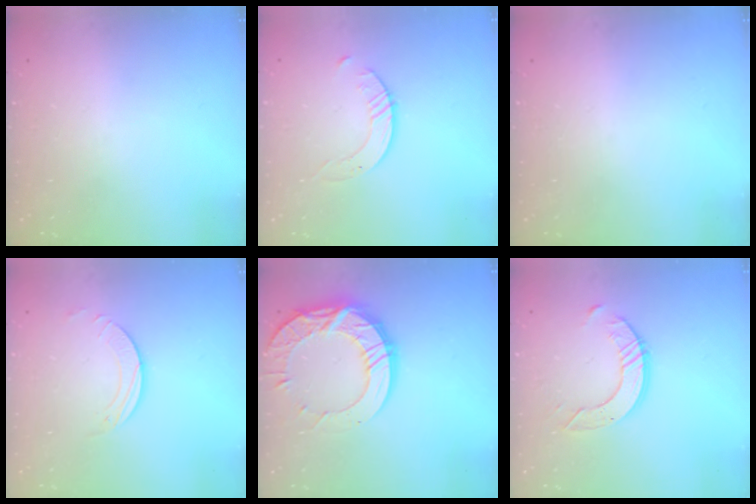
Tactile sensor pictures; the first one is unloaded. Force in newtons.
{"total": 2.6, "press": 2.6, "slide": 0.3}
{"total": 0.0}
{"total": 2.5, "press": 2.5, "slide": 0.2}
{"total": 15.6, "press": 15.6, "slide": 1.1}
{"total": 6.4, "press": 6.4, "slide": 0.6}